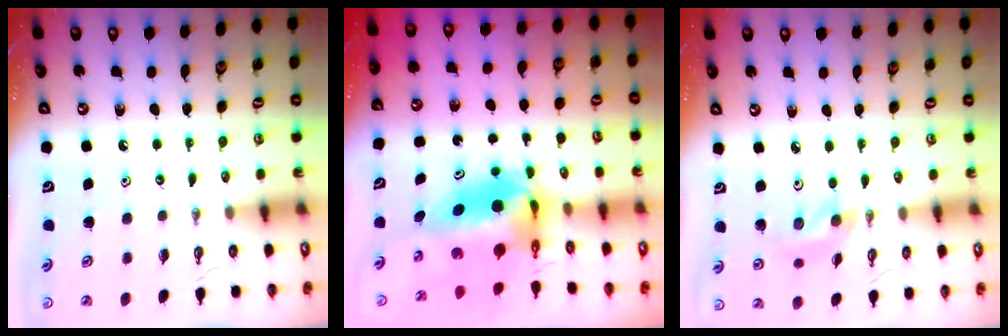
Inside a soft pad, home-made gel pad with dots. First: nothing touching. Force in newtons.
{"total": 8.8, "press": 8.6, "slide": 1.7}
{"total": 5.9, "press": 5.5, "slide": 2.1}